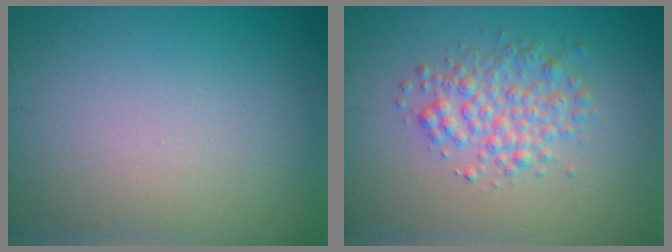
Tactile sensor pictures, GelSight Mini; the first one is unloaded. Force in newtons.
{"total": 3.0, "press": 3.0, "slide": 0.1}